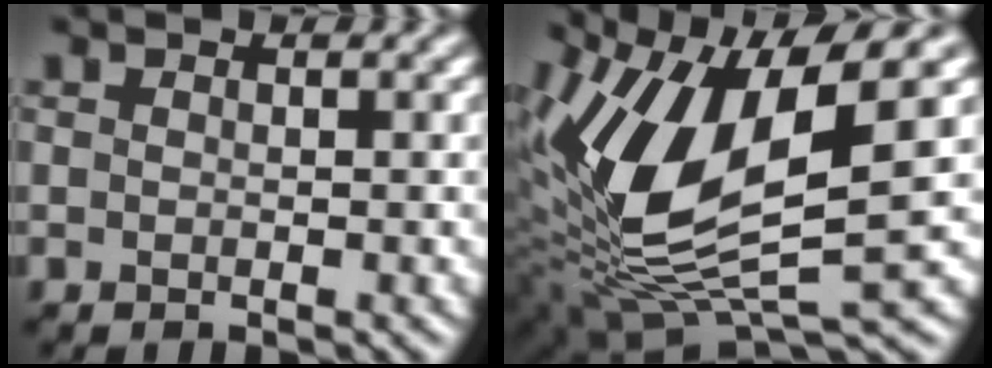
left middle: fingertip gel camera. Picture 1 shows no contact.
{"total": 11.3, "force": [1.8, 5.0, 9.9], "torque": [-0.209, -0.006, 0.038]}